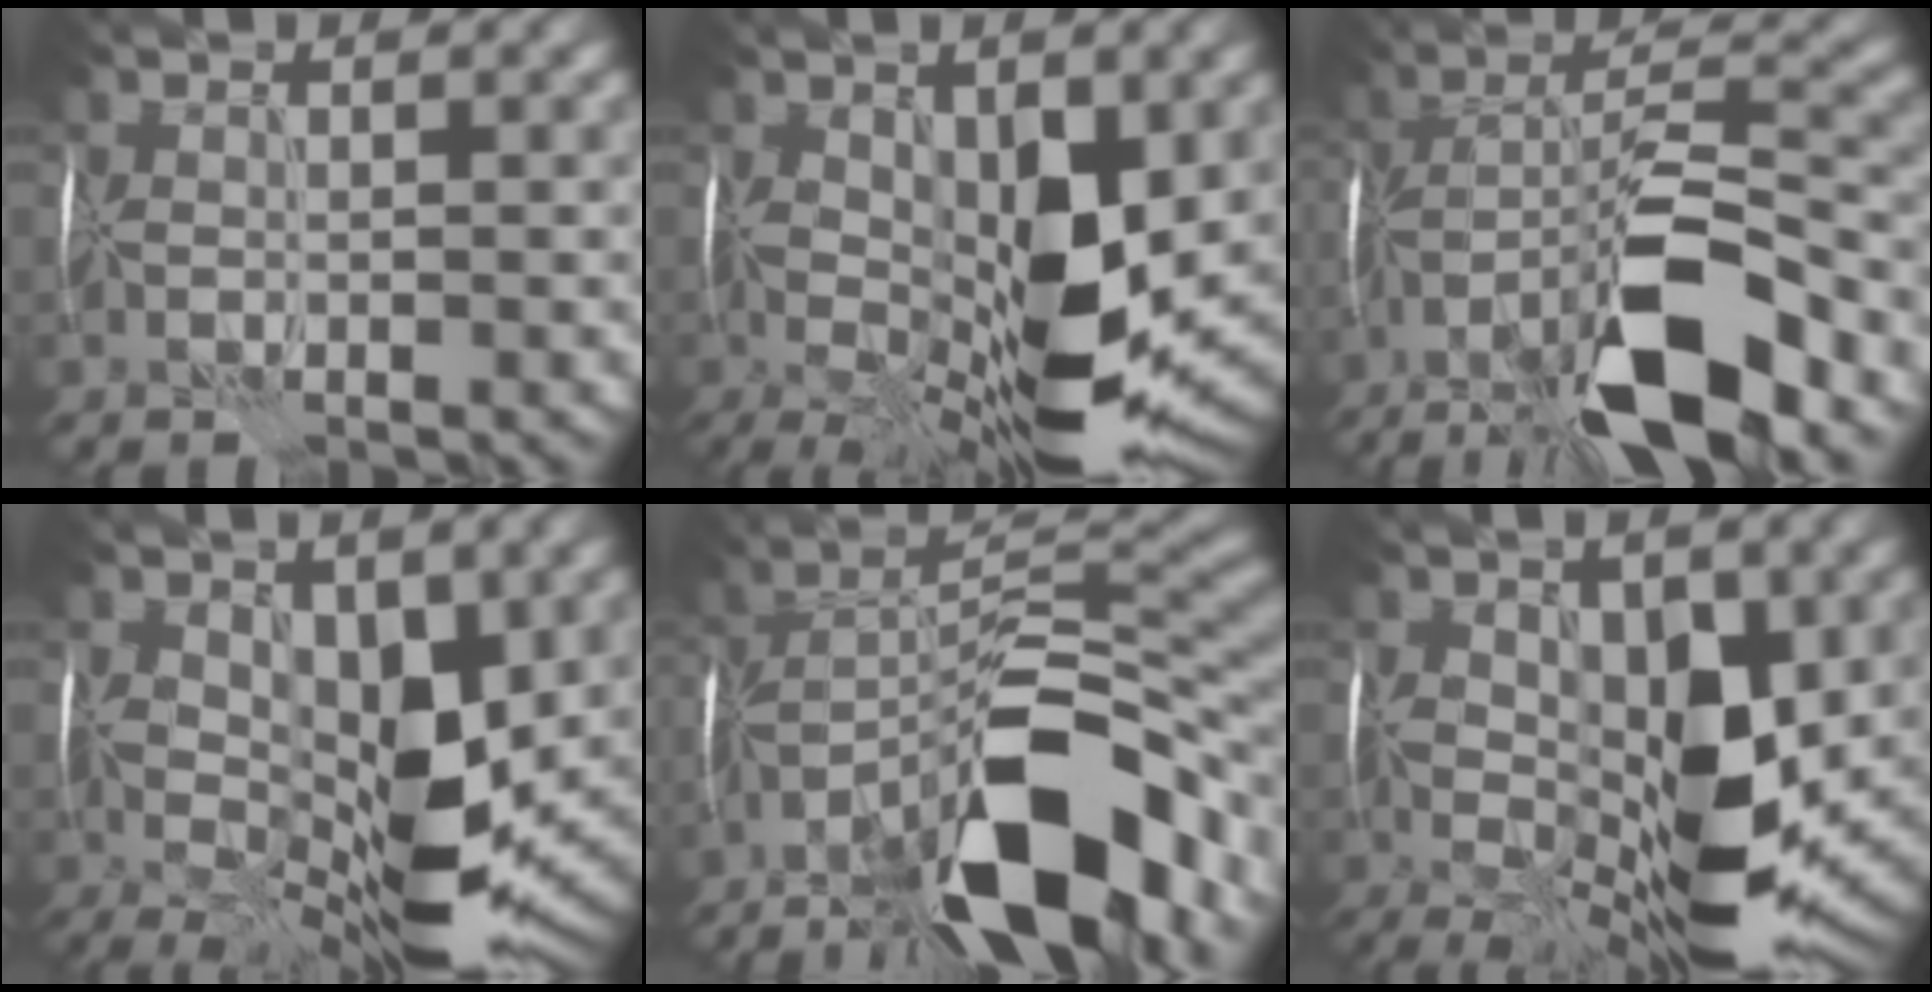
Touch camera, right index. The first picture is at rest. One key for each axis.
{"total": 12.0, "fx": -0.1, "fy": 5.6, "fz": 10.6, "tx": -0.198, "ty": -0.019, "tz": 0.000}
{"total": 12.5, "fx": -7.4, "fy": 3.3, "fz": 9.5, "tx": -0.167, "ty": 0.015, "tz": -0.130}
{"total": 9.9, "fx": 1.1, "fy": 4.9, "fz": 8.5, "tx": -0.151, "ty": -0.009, "tz": 0.019}
{"total": 14.1, "fx": -8.4, "fy": 4.2, "fz": 10.5, "tx": -0.162, "ty": 0.019, "tz": -0.154}
{"total": 11.1, "fx": 0.2, "fy": 5.6, "fz": 9.5, "tx": -0.167, "ty": -0.010, "tz": 0.002}